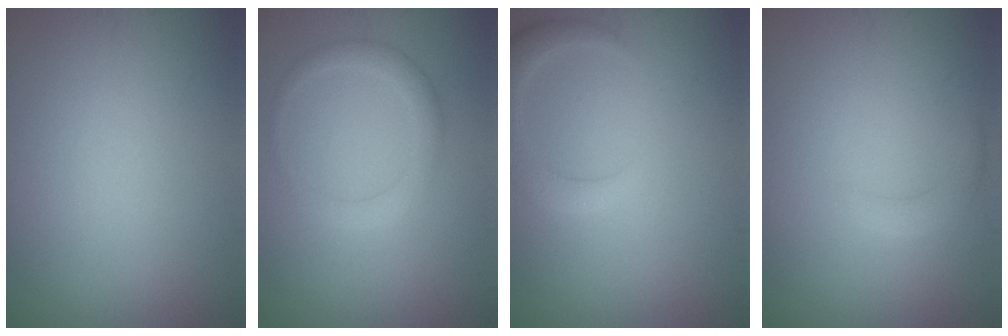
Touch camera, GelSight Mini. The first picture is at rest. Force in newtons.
{"total": 2.2, "press": 2.2, "slide": 0.1}
{"total": 3.1, "press": 3.1, "slide": 0.4}
{"total": 1.4, "press": 1.4, "slide": 0.1}